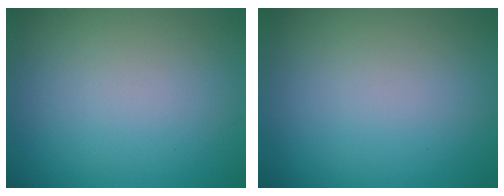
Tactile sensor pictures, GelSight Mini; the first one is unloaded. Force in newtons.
{"total": 0.0}